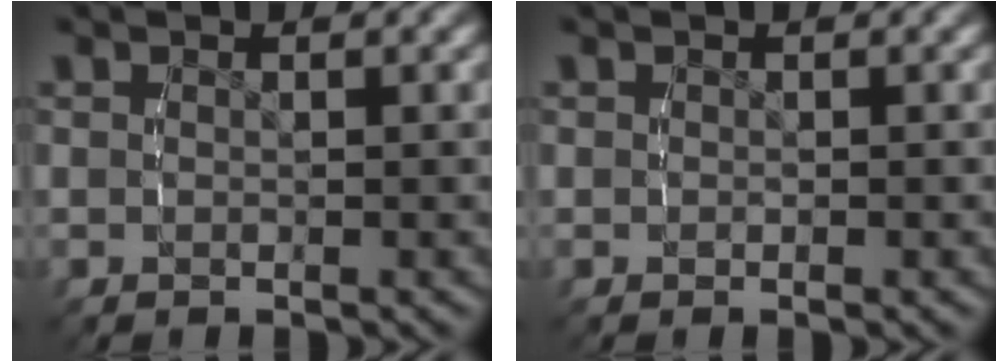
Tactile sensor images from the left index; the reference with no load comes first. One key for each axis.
{"total": 0.0}